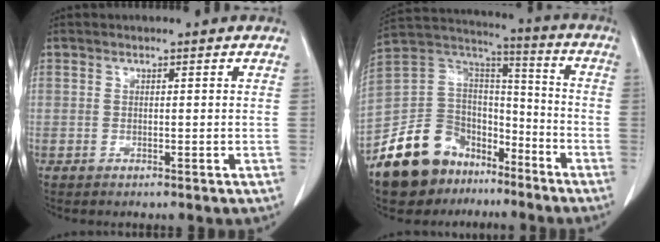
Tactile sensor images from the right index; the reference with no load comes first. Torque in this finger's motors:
{"motor_torque": [0.08, 0.00, -0.34, -0.14]}